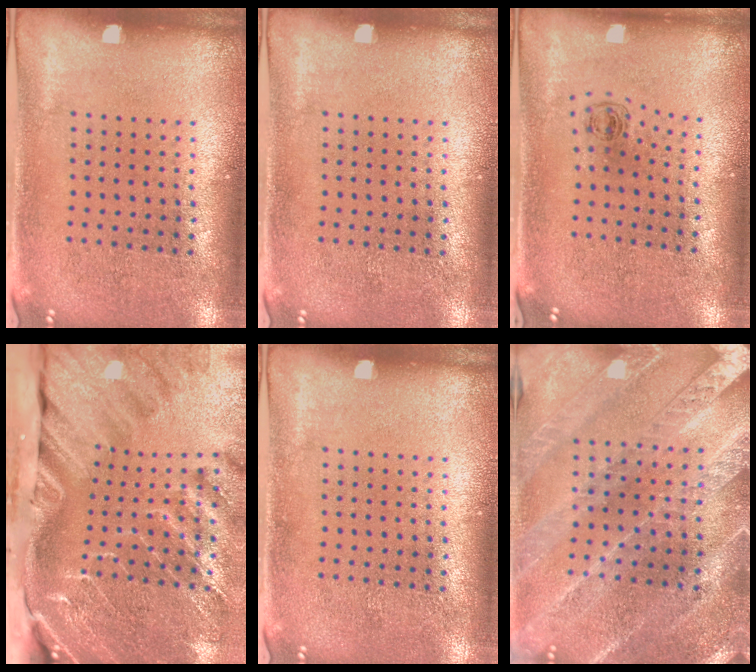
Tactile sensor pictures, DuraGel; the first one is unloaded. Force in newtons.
{"total": 0.0}
{"total": 0.5, "press": 0.3, "slide": 0.4}
{"total": 4.3, "press": 3.3, "slide": 2.7}
{"total": 0.0}
{"total": 2.4, "press": 2.4, "slide": 0.4}